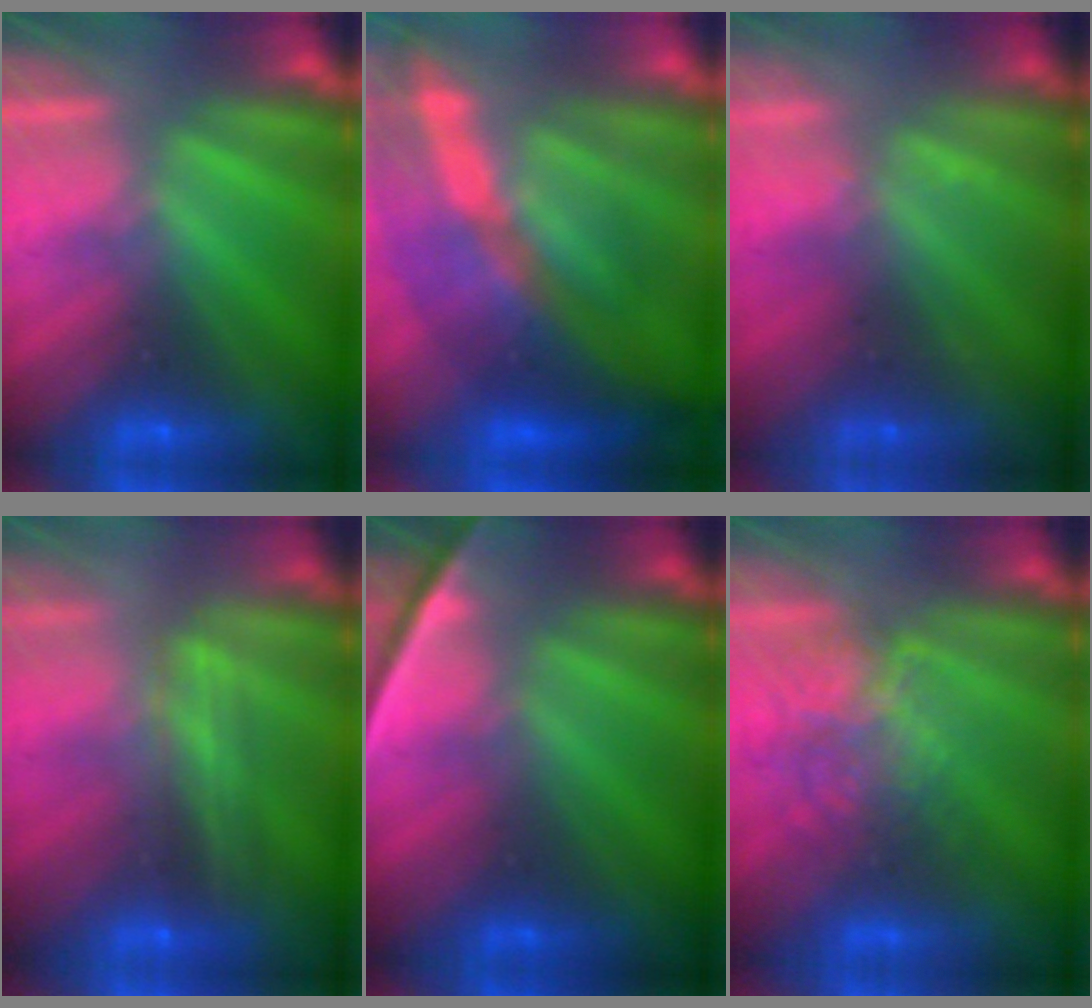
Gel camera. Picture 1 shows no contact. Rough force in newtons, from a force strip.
{"total": 11.6}
{"total": 2.3}
{"total": 2.4}
{"total": 2.2}
{"total": 2.1}